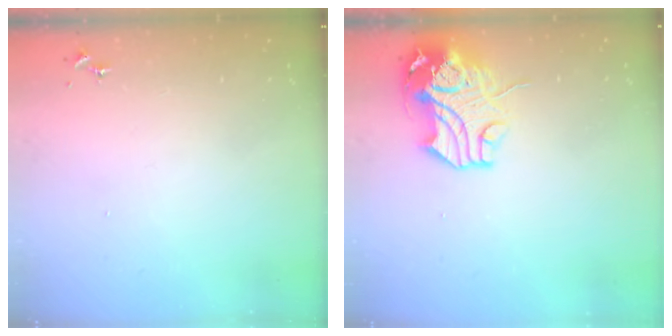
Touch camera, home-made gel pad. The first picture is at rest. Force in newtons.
{"total": 12.6, "press": 12.5, "slide": 2.1}